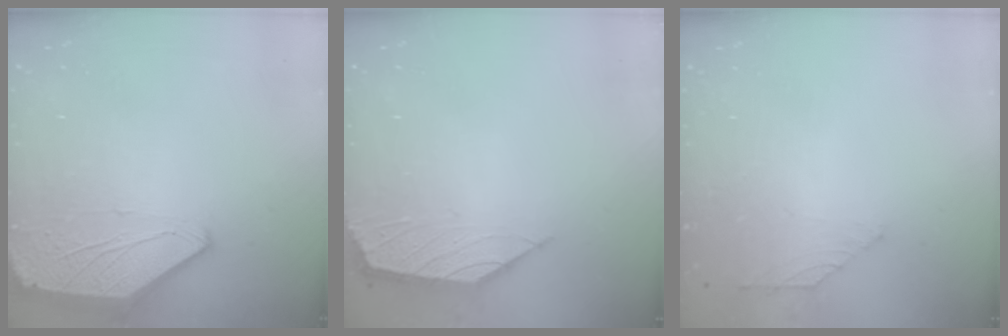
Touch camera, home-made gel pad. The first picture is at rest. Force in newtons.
{"total": 1.8, "press": 1.8, "slide": 0.5}
{"total": 1.4, "press": 1.3, "slide": 0.6}